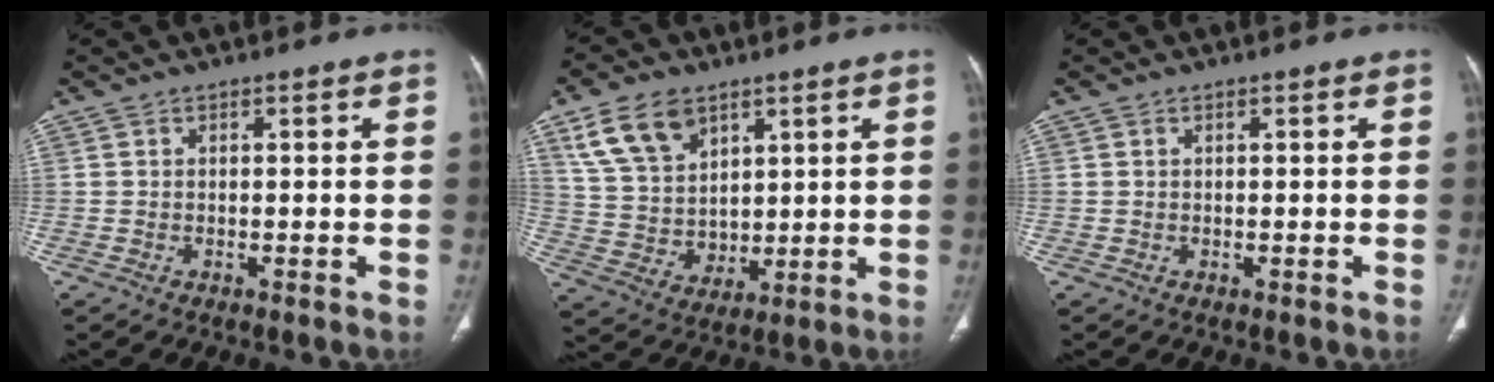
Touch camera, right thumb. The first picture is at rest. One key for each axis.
{"total": 12.7, "fx": 6.9, "fy": 8.6, "fz": 6.3, "tx": -0.094, "ty": -0.030, "tz": 0.144}
{"total": 0.0}